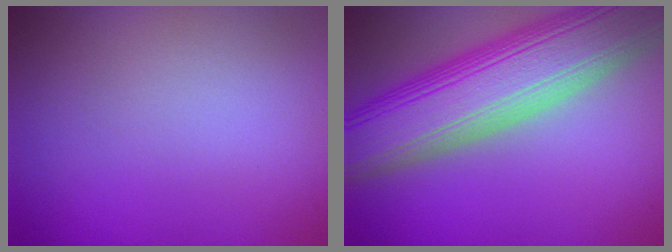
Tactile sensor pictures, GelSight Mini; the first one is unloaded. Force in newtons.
{"total": 12.5, "press": 12.4, "slide": 0.6}